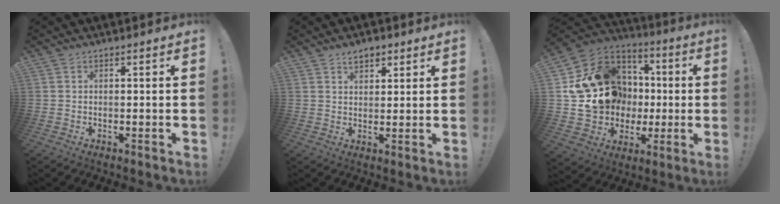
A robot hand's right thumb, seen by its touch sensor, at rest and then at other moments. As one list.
[{"total": 4.1, "force": [2.8, 2.5, 1.6], "torque": [-0.021, -0.007, 0.049]}, {"total": 19.1, "force": [2.8, 17.1, 8.0], "torque": [-0.122, -0.009, 0.095]}]